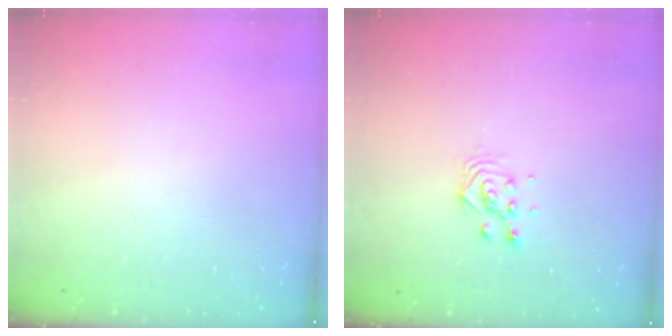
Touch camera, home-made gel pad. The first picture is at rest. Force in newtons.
{"total": 3.0, "press": 3.0, "slide": 0.0}